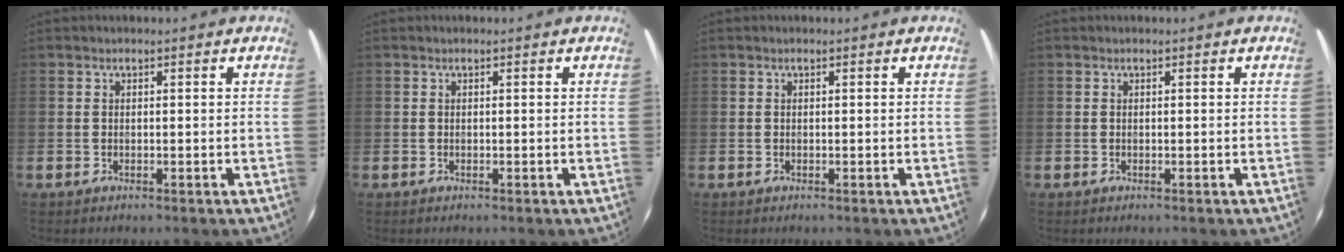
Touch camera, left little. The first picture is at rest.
{"total": 0.0}
{"total": 0.0}
{"total": 0.0}